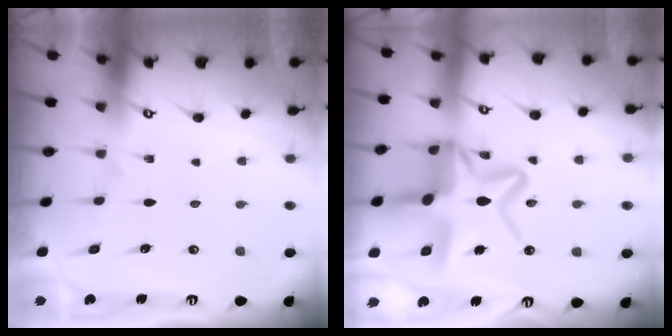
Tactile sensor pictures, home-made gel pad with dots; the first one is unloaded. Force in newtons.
{"total": 17.6, "press": 17.5, "slide": 1.6}